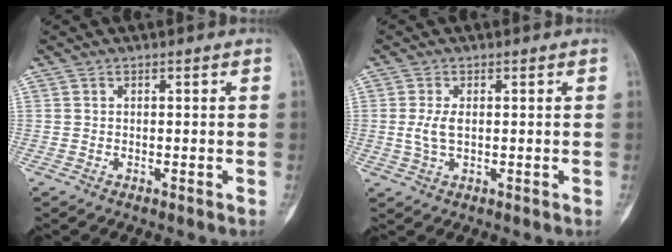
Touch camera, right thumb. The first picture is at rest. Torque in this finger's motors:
{"motor_torque": [0.53, 0.39, 0.19, -0.42, 0.01]}